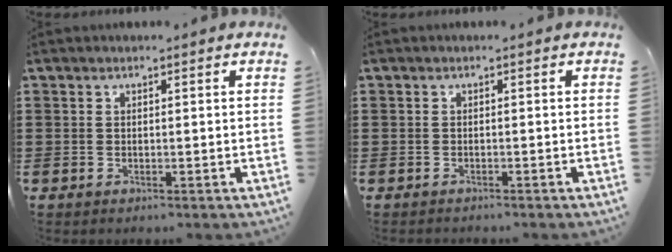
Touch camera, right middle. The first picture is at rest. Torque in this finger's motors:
{"motor_torque": [-0.85, 0.70, -0.55, -0.09]}